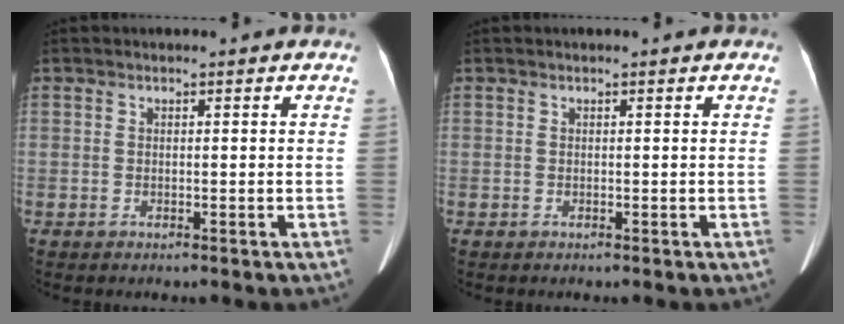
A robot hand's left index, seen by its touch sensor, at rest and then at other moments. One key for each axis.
{"total": 0.0}